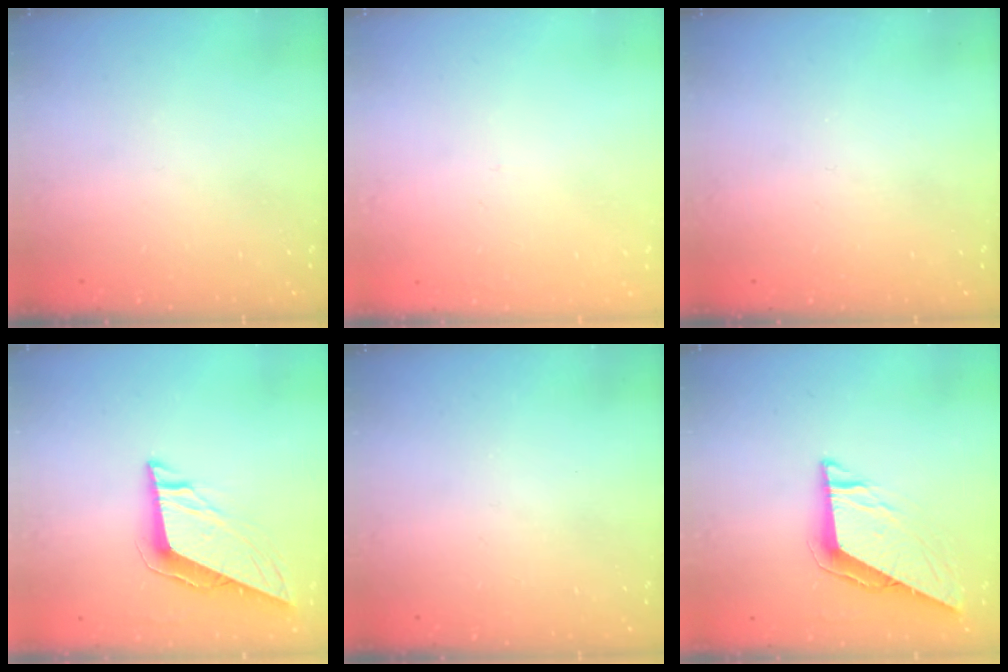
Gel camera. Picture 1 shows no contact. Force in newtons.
{"total": 2.7, "press": 2.7, "slide": 0.3}
{"total": 0.0}
{"total": 8.8, "press": 8.7, "slide": 1.4}
{"total": 0.0}
{"total": 7.6, "press": 7.6, "slide": 0.3}